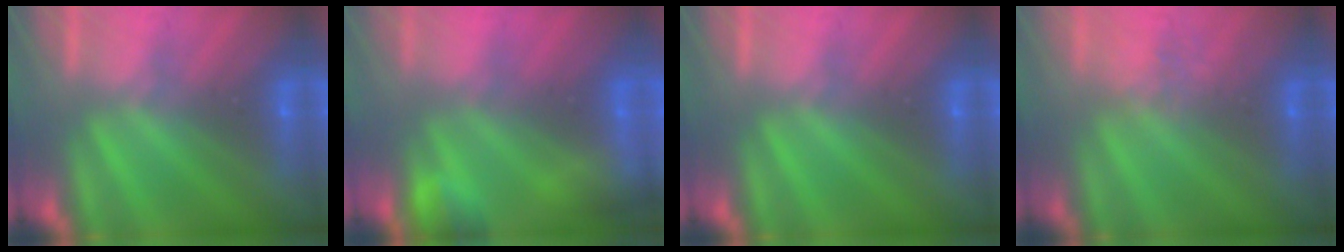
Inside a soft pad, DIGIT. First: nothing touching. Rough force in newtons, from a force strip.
{"total": 5.1}
{"total": 0.0}
{"total": 2.4}